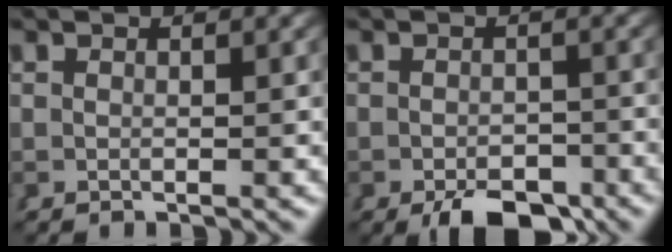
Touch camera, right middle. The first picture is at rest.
{"total": 4.2, "force": [-3.3, 1.5, 2.1], "torque": [-0.025, -0.017, -0.049]}